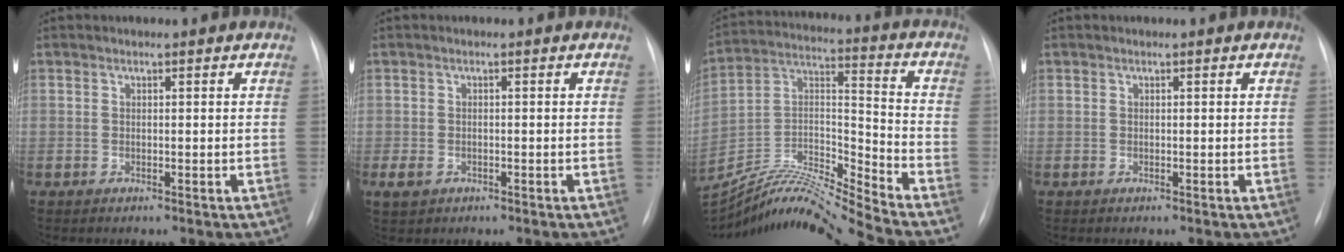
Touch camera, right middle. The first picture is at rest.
{"total": 2.0, "force": [-0.9, 1.5, 1.1], "torque": [-0.024, -0.001, -0.008]}
{"total": 18.0, "force": [-17.1, -2.7, 5.1], "torque": [-0.102, 0.027, -0.306]}
{"total": 0.0}